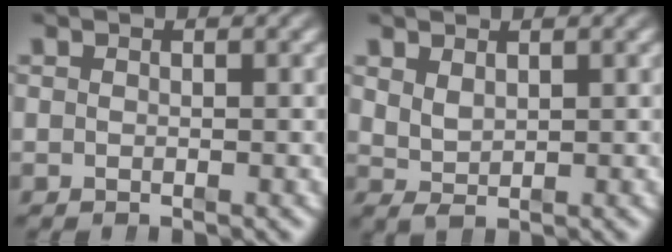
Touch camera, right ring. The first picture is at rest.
{"total": 1.6, "force": [1.1, 0.7, 0.9], "torque": [-0.025, -0.012, 0.033]}